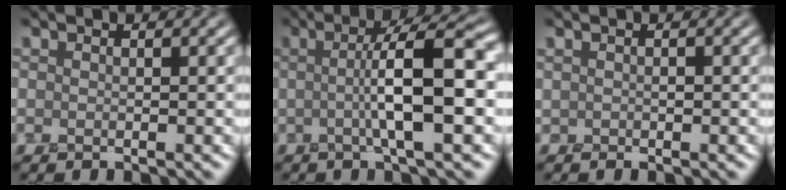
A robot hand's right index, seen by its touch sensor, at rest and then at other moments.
{"total": 7.3, "force": [0.1, 1.4, 7.1], "torque": [-0.108, 0.011, -0.003]}
{"total": 0.7, "force": [0.0, 0.4, 0.5], "torque": [-0.010, 0.000, 0.000]}